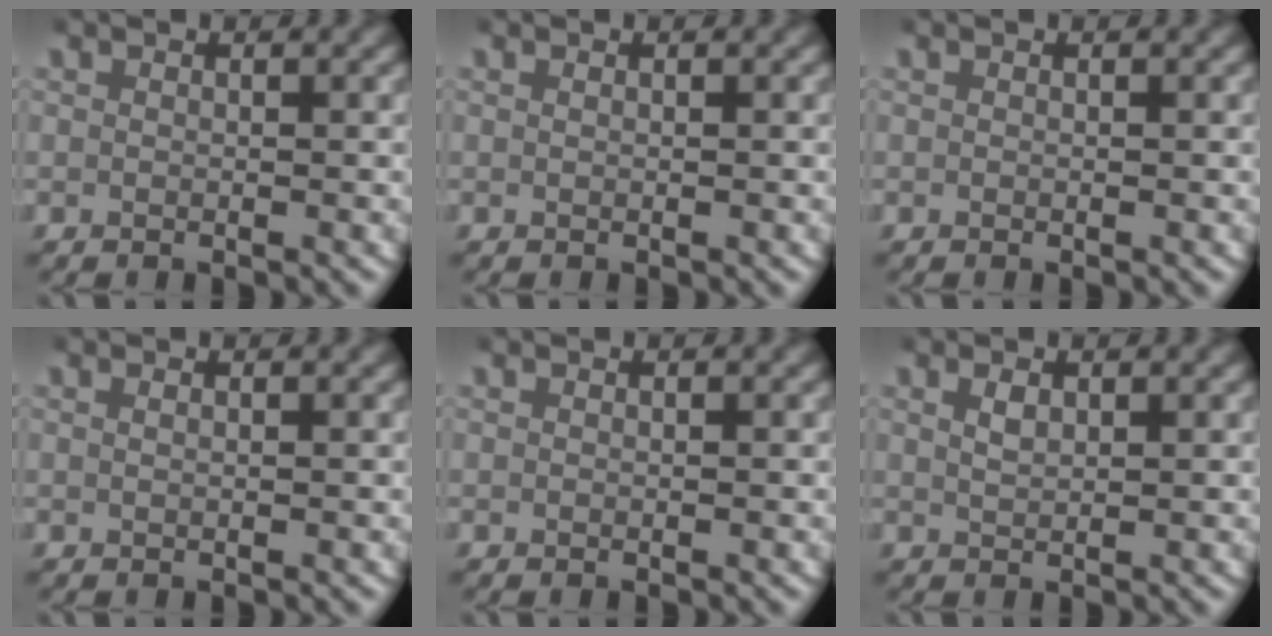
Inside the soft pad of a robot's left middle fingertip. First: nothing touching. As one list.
[{"total": 0.0}, {"total": 0.0}, {"total": 0.0}, {"total": 0.0}, {"total": 1.0, "force": [0.5, 0.4, 0.7], "torque": [-0.014, -0.003, 0.014]}]